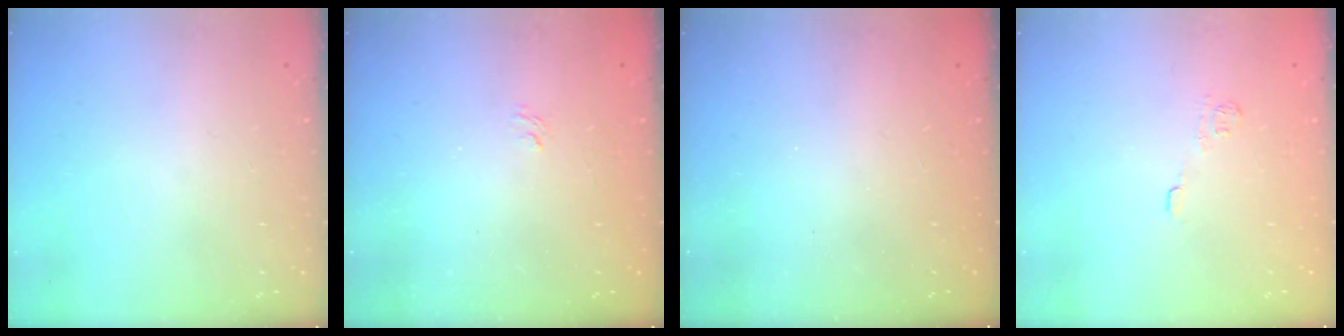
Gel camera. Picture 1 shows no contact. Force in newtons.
{"total": 1.1, "press": 0.1, "slide": 1.1}
{"total": 2.5, "press": 2.4, "slide": 0.8}
{"total": 7.1, "press": 7.0, "slide": 1.5}